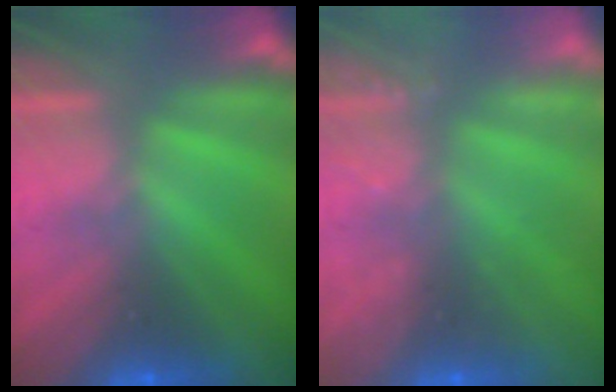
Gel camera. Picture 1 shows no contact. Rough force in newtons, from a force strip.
{"total": 2.4}